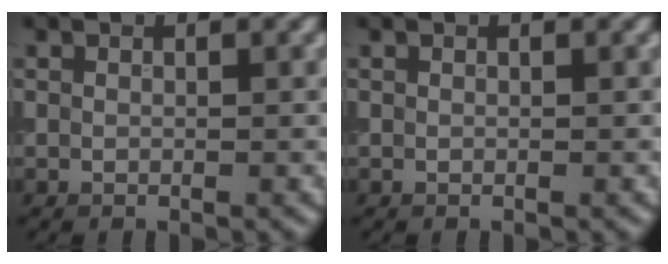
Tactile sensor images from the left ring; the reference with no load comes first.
{"total": 0.0}